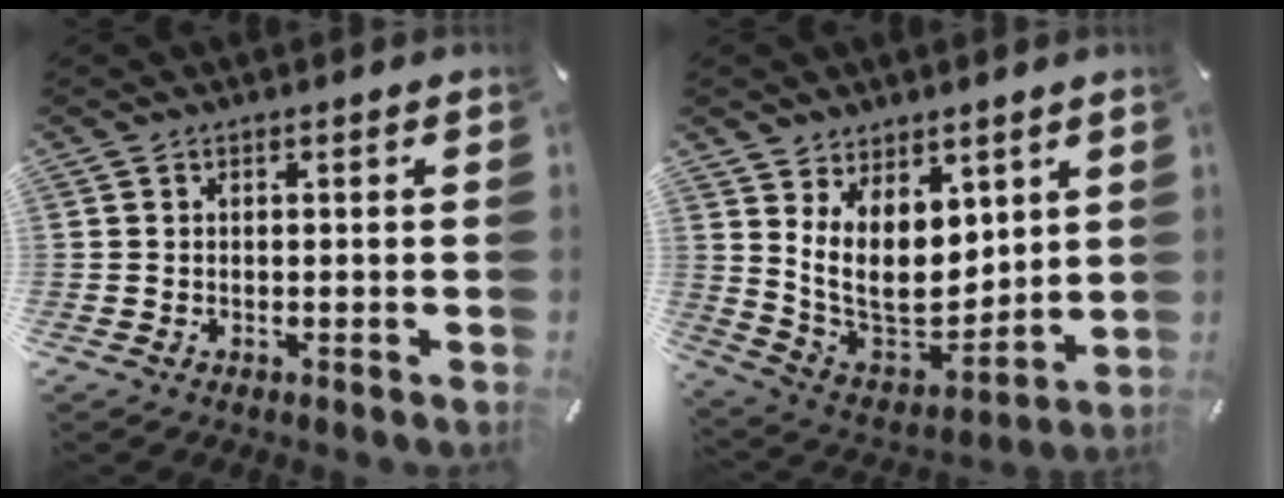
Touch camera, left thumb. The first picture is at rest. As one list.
[{"total": 13.4, "force": [5.4, 9.5, 7.6], "torque": [-0.149, -0.056, 0.110]}]